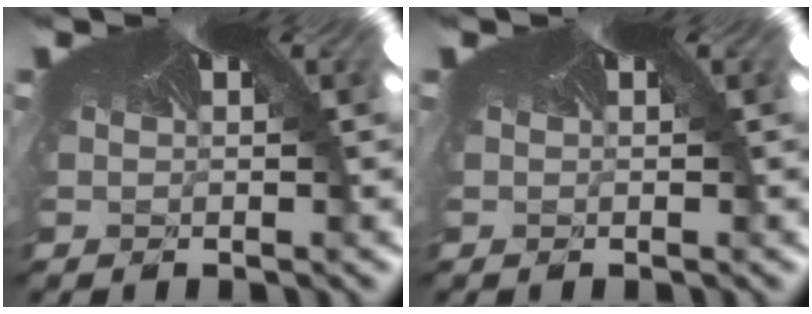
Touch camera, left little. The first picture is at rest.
{"total": 0.0}